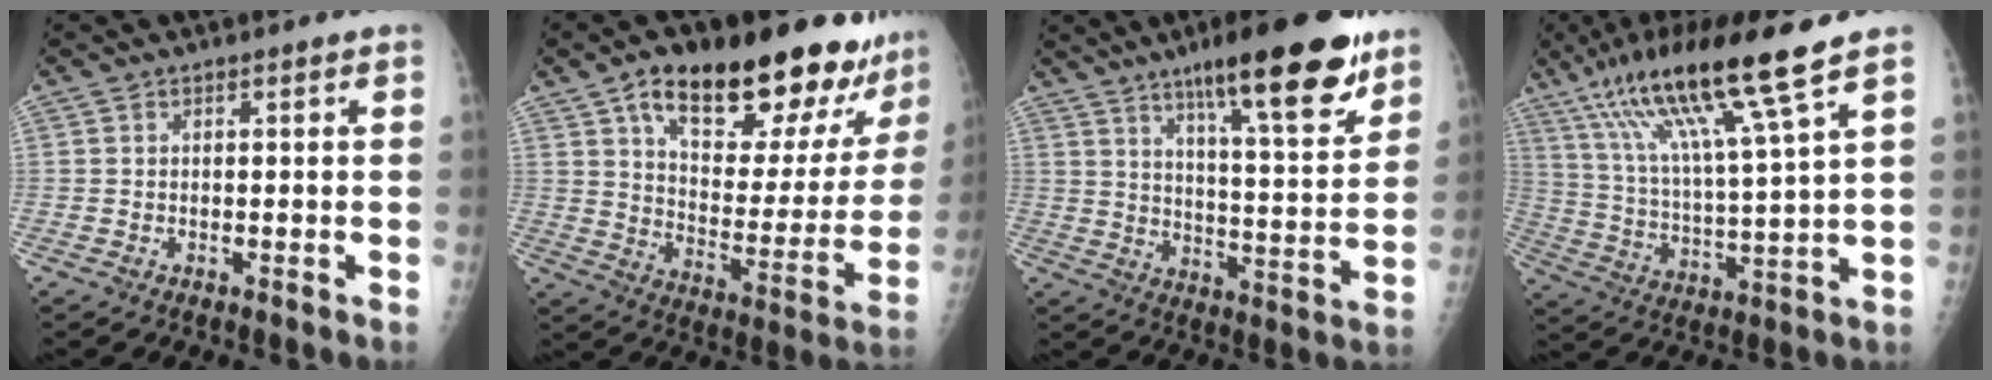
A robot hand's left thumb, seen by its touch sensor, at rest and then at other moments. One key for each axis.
{"total": 26.8, "fx": 18.2, "fy": 10.4, "fz": 16.6, "tx": -0.202, "ty": -0.058, "tz": 0.271}
{"total": 19.7, "fx": 12.7, "fy": 4.2, "fz": 14.5, "tx": -0.187, "ty": -0.059, "tz": 0.194}
{"total": 18.1, "fx": 11.3, "fy": 1.0, "fz": 14.2, "tx": -0.258, "ty": -0.036, "tz": 0.205}